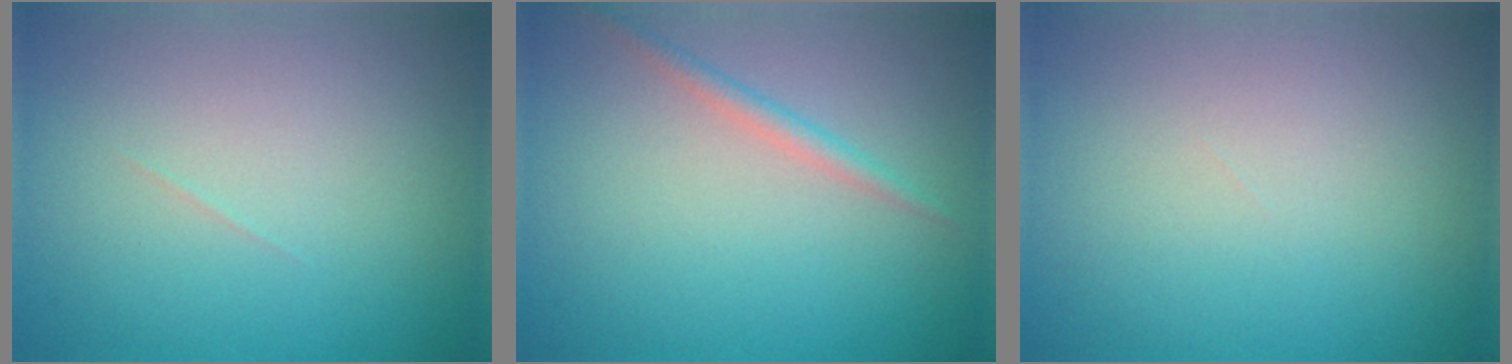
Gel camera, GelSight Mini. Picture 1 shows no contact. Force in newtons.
{"total": 1.4, "press": 1.4, "slide": 0.0}
{"total": 0.0}